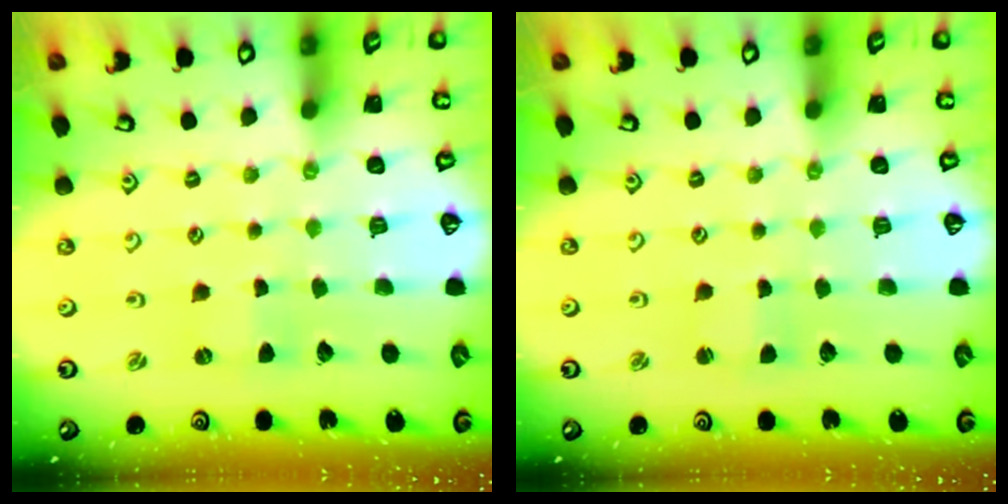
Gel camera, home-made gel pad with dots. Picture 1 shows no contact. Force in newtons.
{"total": 1.7, "press": 1.7, "slide": 0.1}